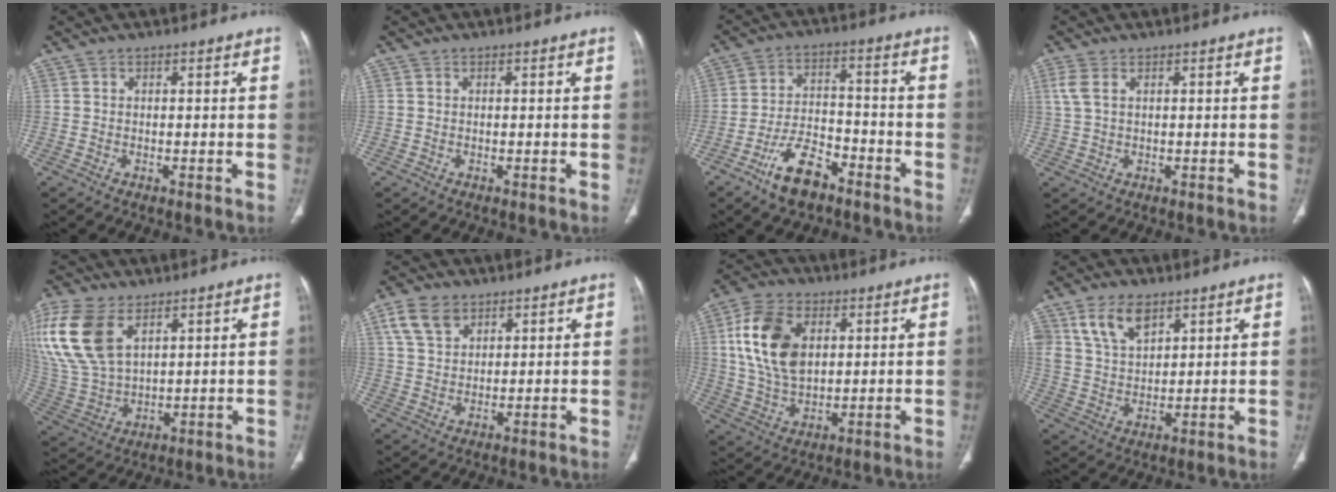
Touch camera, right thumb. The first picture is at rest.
{"total": 0.0}
{"total": 10.0, "force": [-6.6, 4.7, 5.9], "torque": [-0.101, 0.041, -0.121]}
{"total": 3.0, "force": [1.1, 1.5, 2.3], "torque": [-0.069, 0.013, 0.029]}
{"total": 18.6, "force": [8.4, 10.8, 12.6], "torque": [-0.287, -0.019, 0.174]}
{"total": 7.1, "force": [4.0, 4.5, 3.7], "torque": [-0.060, -0.010, 0.081]}
{"total": 14.6, "force": [3.7, 9.4, 10.6], "torque": [-0.189, -0.003, 0.071]}
{"total": 8.8, "force": [5.1, 5.0, 5.2], "torque": [-0.083, -0.022, 0.104]}